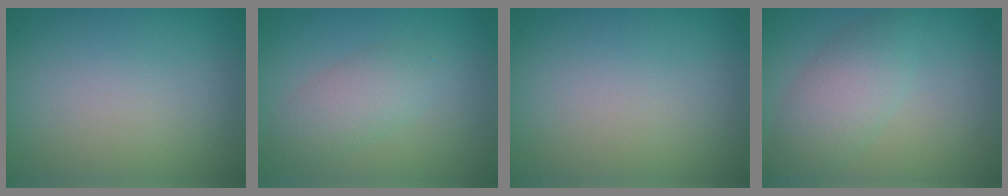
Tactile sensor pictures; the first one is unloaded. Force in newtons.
{"total": 2.8, "press": 2.8, "slide": 0.1}
{"total": 0.0}
{"total": 3.5, "press": 3.5, "slide": 0.1}